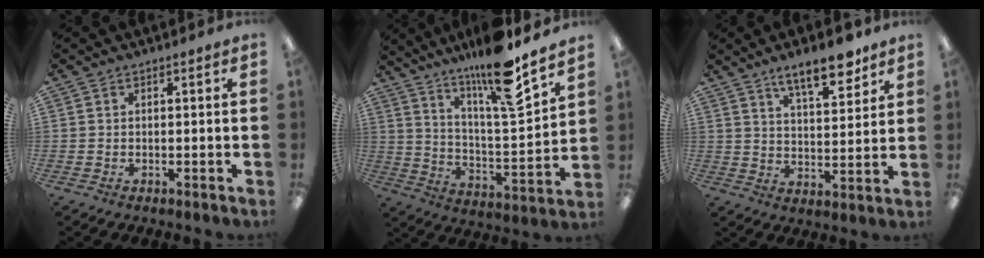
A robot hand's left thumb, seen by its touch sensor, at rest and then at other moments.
{"total": 16.8, "force": [13.2, 1.9, 10.3], "torque": [-0.179, -0.089, 0.212]}
{"total": 11.0, "force": [8.1, 3.7, 6.4], "torque": [-0.086, -0.043, 0.137]}